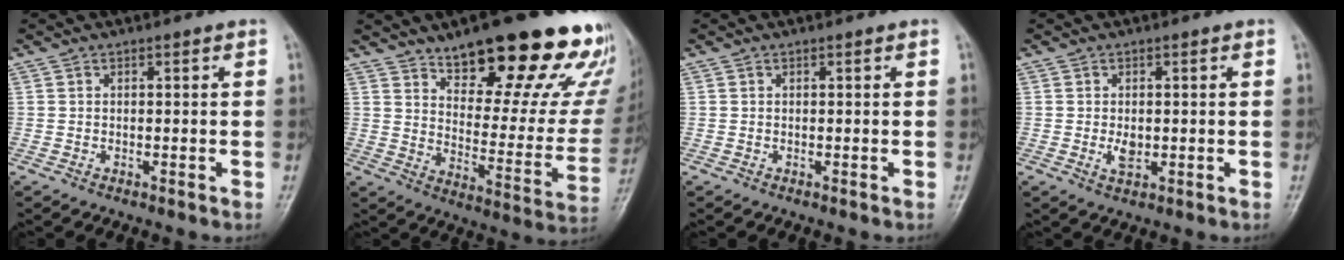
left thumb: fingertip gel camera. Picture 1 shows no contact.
{"total": 26.3, "force": [17.9, 8.9, 17.1], "torque": [-0.178, -0.090, 0.245]}
{"total": 0.0}
{"total": 2.7, "force": [-0.2, 1.6, 2.1], "torque": [-0.035, -0.005, -0.002]}